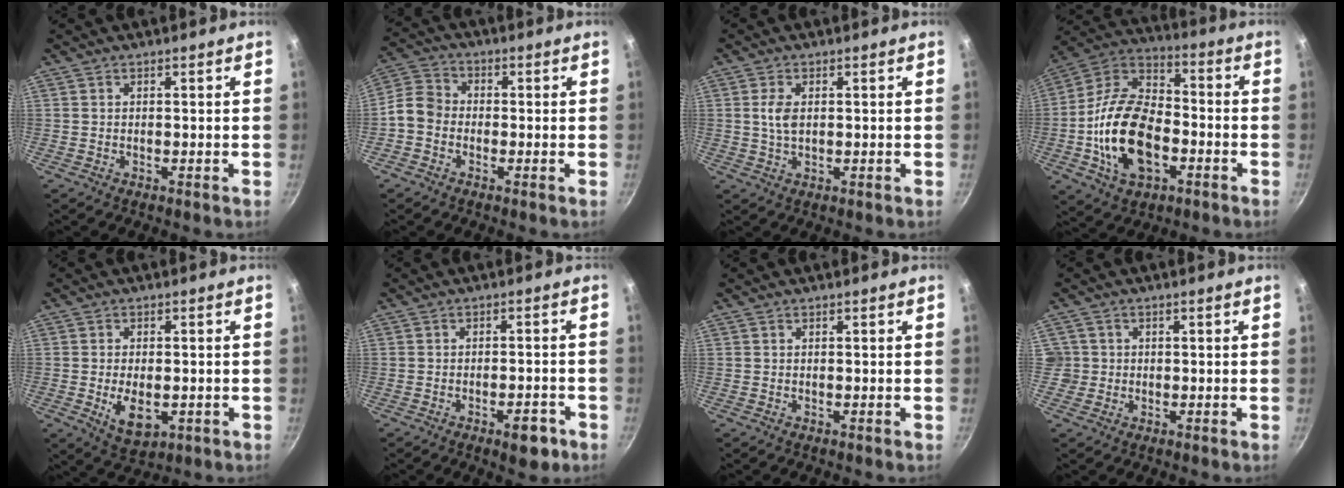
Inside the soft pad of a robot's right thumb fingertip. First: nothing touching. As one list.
[{"total": 5.9, "force": [-1.7, 4.8, 3.0], "torque": [-0.045, 0.024, -0.054]}, {"total": 3.5, "force": [0.6, 2.0, 2.9], "torque": [-0.057, 0.000, 0.011]}, {"total": 19.7, "force": [-4.9, 11.9, 14.9], "torque": [-0.260, 0.038, -0.099]}, {"total": 7.3, "force": [-1.5, 4.2, 5.8], "torque": [-0.088, -0.005, -0.013]}, {"total": 5.6, "force": [-3.0, 2.3, 4.1], "torque": [-0.037, 0.023, -0.032]}, {"total": 0.0}, {"total": 2.8, "force": [-0.1, 2.8, 0.3], "torque": [0.013, 0.009, -0.004]}]